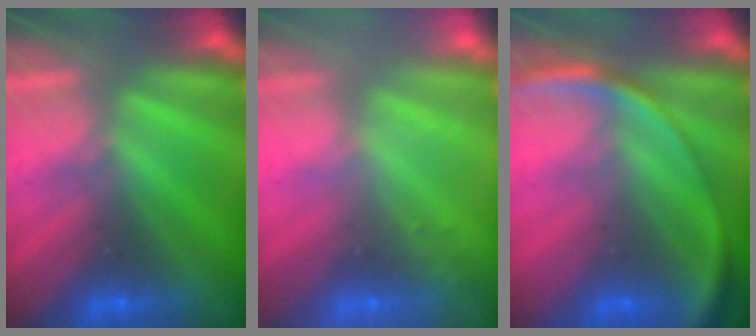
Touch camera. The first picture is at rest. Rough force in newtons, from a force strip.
{"total": 2.3}
{"total": 2.7}